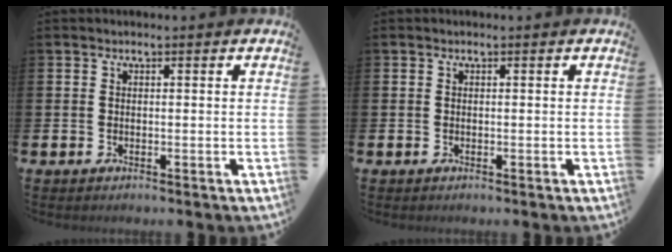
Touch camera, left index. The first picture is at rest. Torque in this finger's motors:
{"motor_torque": [0.00, 0.00, -0.01, 0.00]}